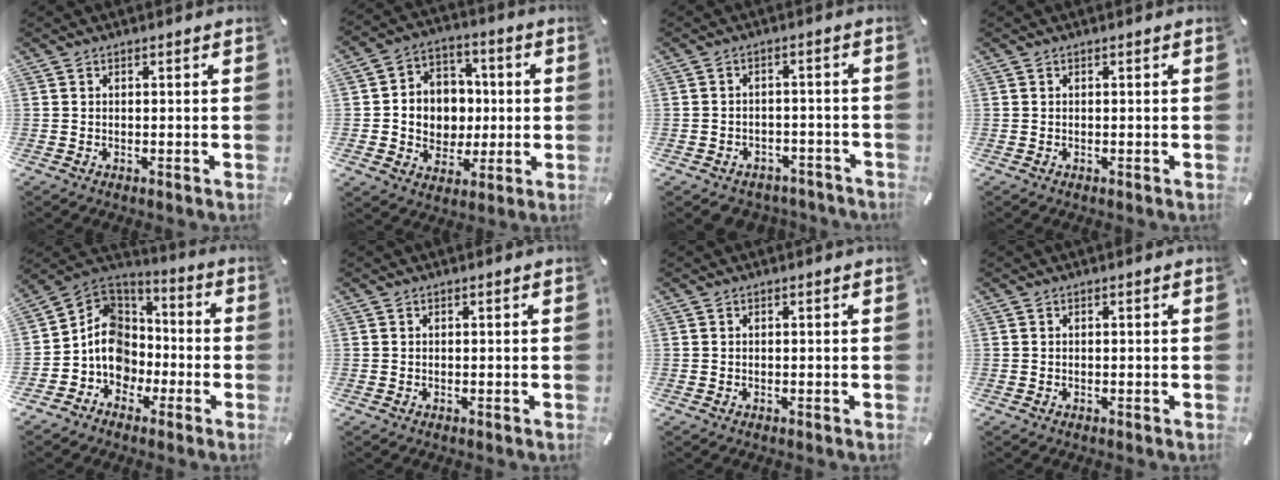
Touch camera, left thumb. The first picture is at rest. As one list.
[{"total": 10.2, "force": [-0.7, 9.8, 2.6], "torque": [-0.044, 0.013, -0.002]}, {"total": 3.9, "force": [-2.7, 2.6, 0.9], "torque": [-0.022, 0.014, -0.055]}, {"total": 0.0}, {"total": 12.4, "force": [-3.7, 10.9, 4.5], "torque": [-0.117, 0.008, -0.069]}, {"total": 0.0}, {"total": 0.0}, {"total": 0.0}]